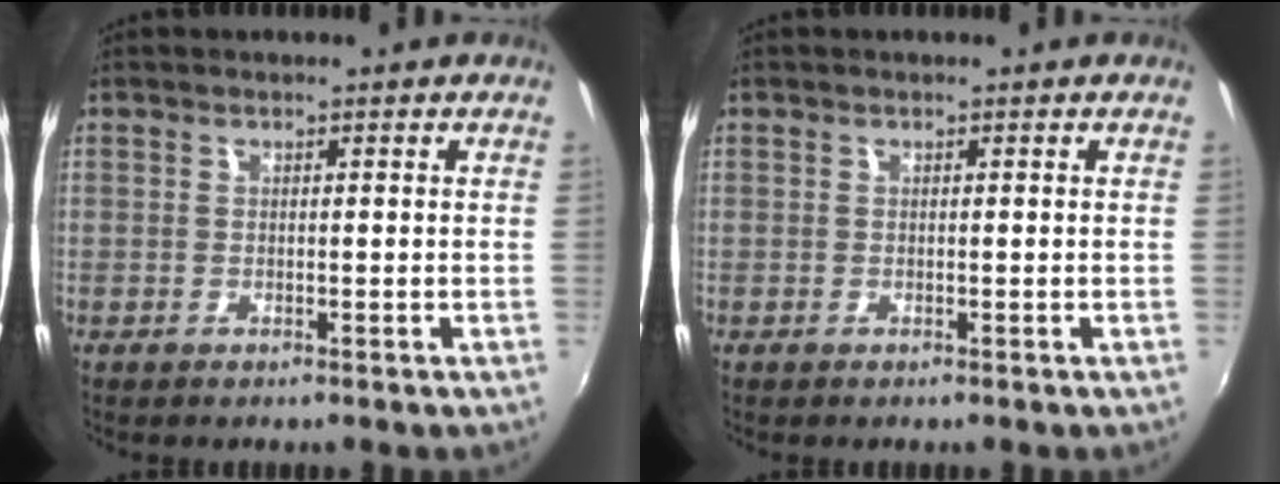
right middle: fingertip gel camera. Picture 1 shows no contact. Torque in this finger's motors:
{"motor_torque": [0.05, -0.20, 0.05, 0.00]}